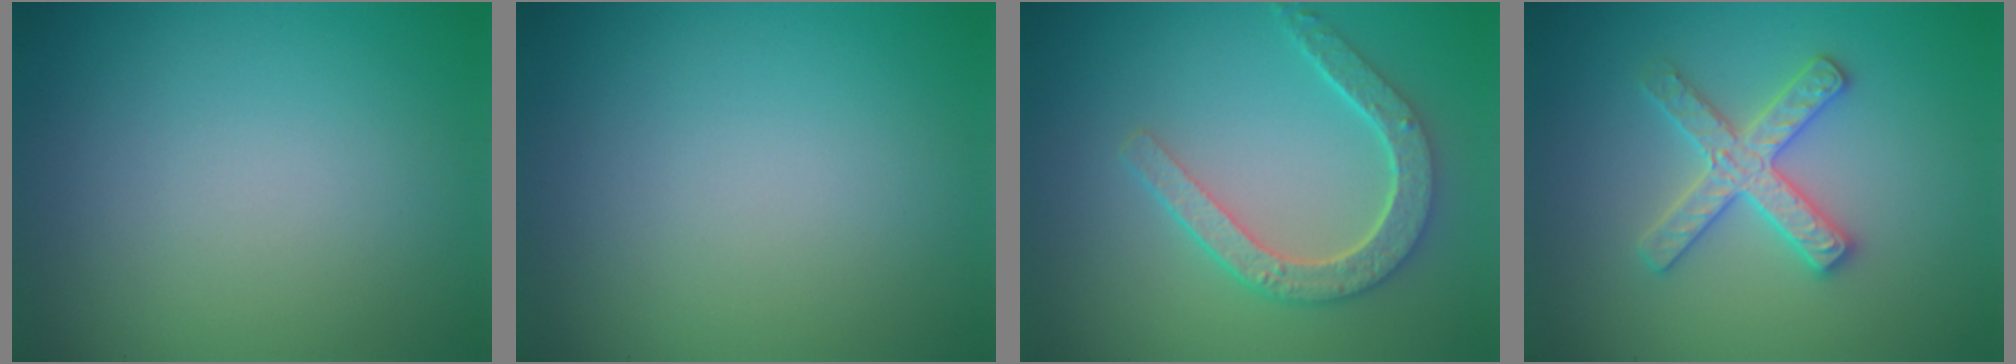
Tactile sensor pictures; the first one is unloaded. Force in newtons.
{"total": 0.0}
{"total": 4.6, "press": 3.8, "slide": 2.7}
{"total": 3.1, "press": 3.1, "slide": 0.4}